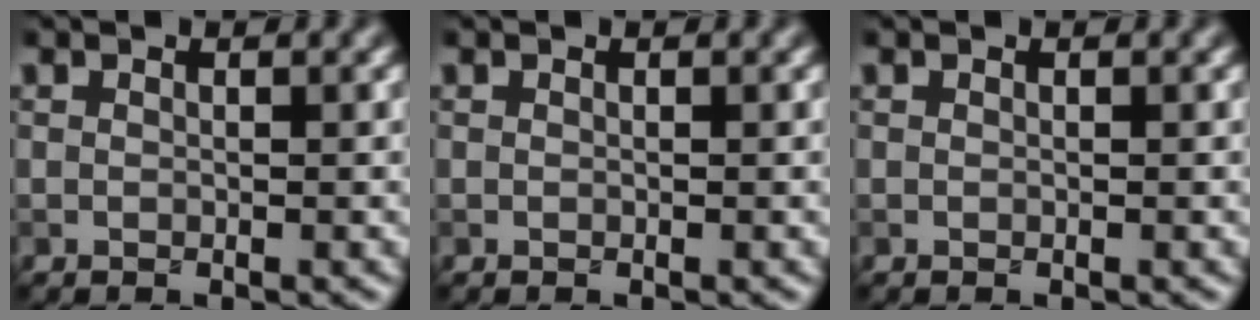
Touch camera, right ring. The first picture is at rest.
{"total": 0.0}
{"total": 0.0}